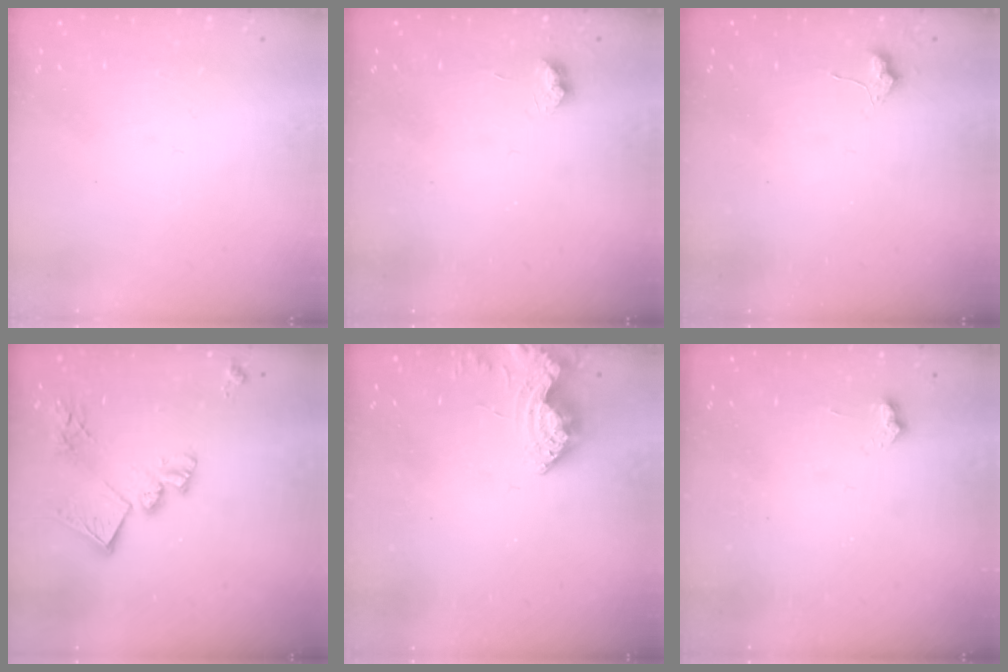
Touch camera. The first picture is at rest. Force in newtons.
{"total": 3.6, "press": 3.5, "slide": 0.6}
{"total": 6.5, "press": 6.4, "slide": 0.9}
{"total": 16.3, "press": 16.3, "slide": 0.8}
{"total": 9.1, "press": 9.1, "slide": 0.8}
{"total": 3.6, "press": 3.5, "slide": 0.5}